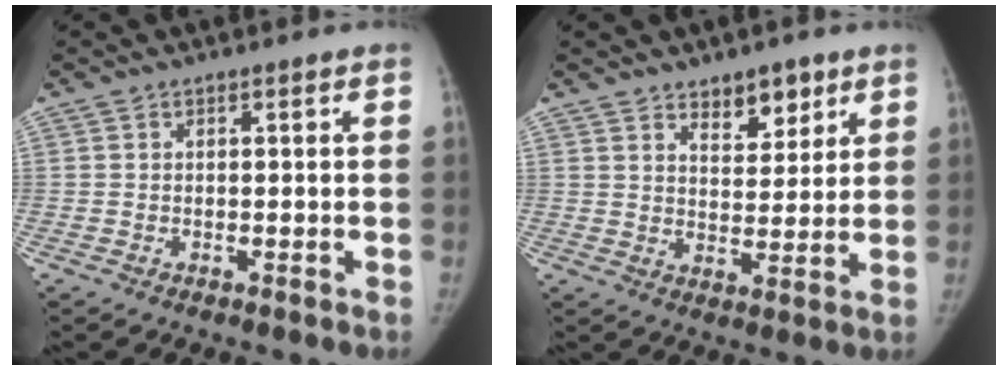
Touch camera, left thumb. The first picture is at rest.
{"total": 7.0, "force": [4.6, 3.7, 3.7], "torque": [-0.022, -0.032, 0.073]}